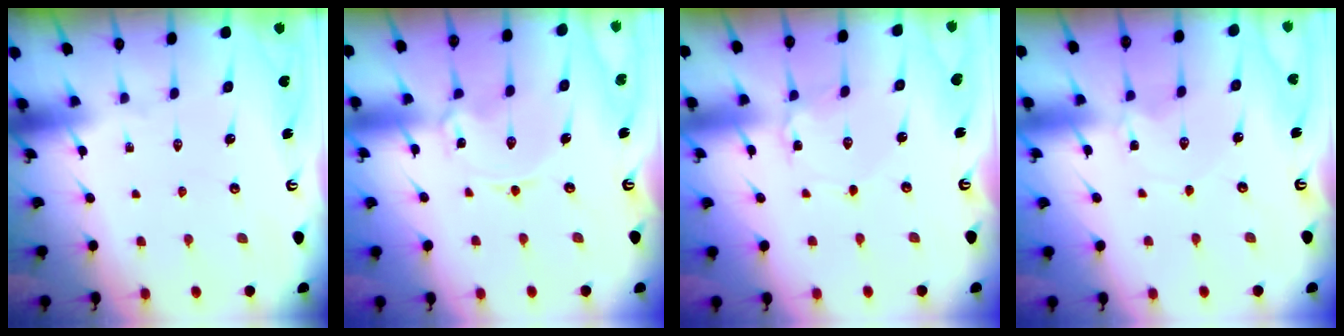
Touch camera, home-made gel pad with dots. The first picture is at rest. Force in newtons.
{"total": 2.4, "press": 2.4, "slide": 0.1}
{"total": 2.3, "press": 2.3, "slide": 0.3}
{"total": 1.1, "press": 1.1, "slide": 0.2}